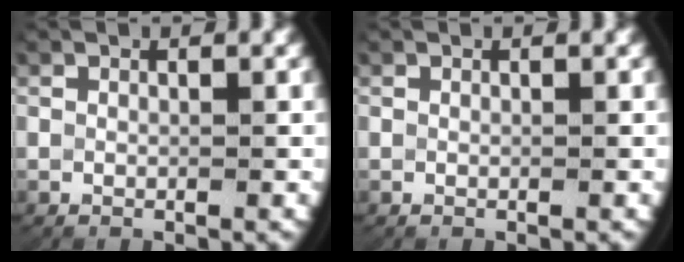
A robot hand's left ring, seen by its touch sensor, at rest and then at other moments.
{"total": 0.0}